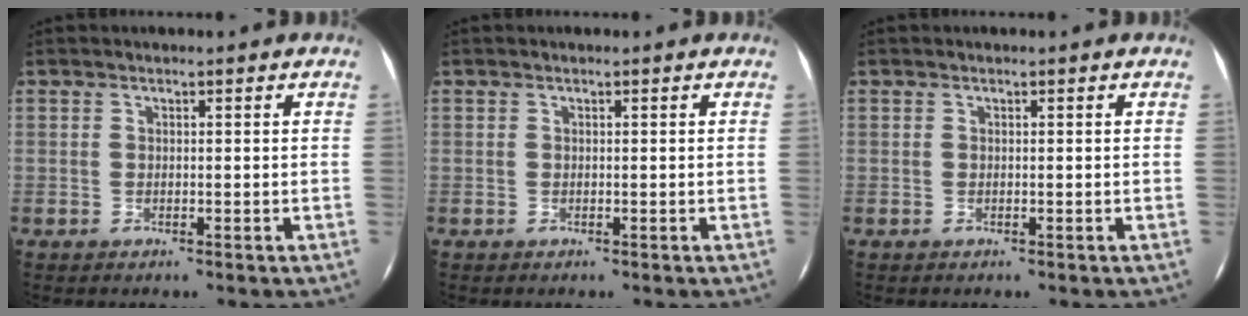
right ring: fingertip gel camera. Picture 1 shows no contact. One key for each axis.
{"total": 0.0}
{"total": 0.0}